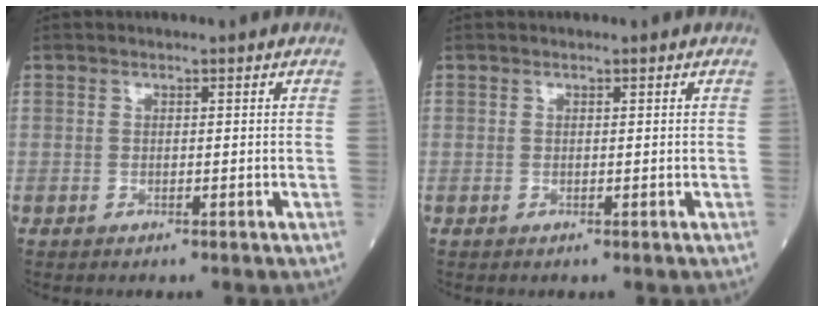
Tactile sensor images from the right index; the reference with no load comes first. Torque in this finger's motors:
{"motor_torque": [-0.02, -0.03, -0.03, -0.01]}